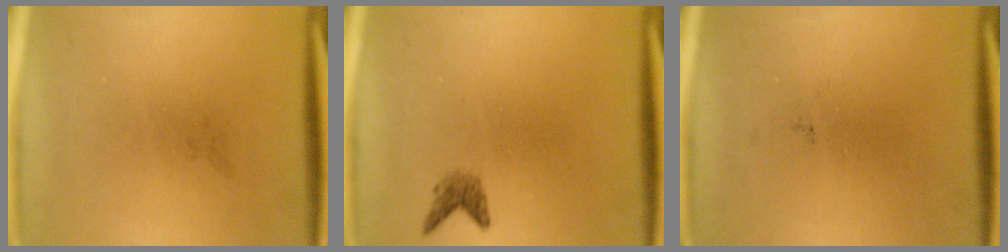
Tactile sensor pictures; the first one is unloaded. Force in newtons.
{"total": 1.5}
{"total": 0.0}